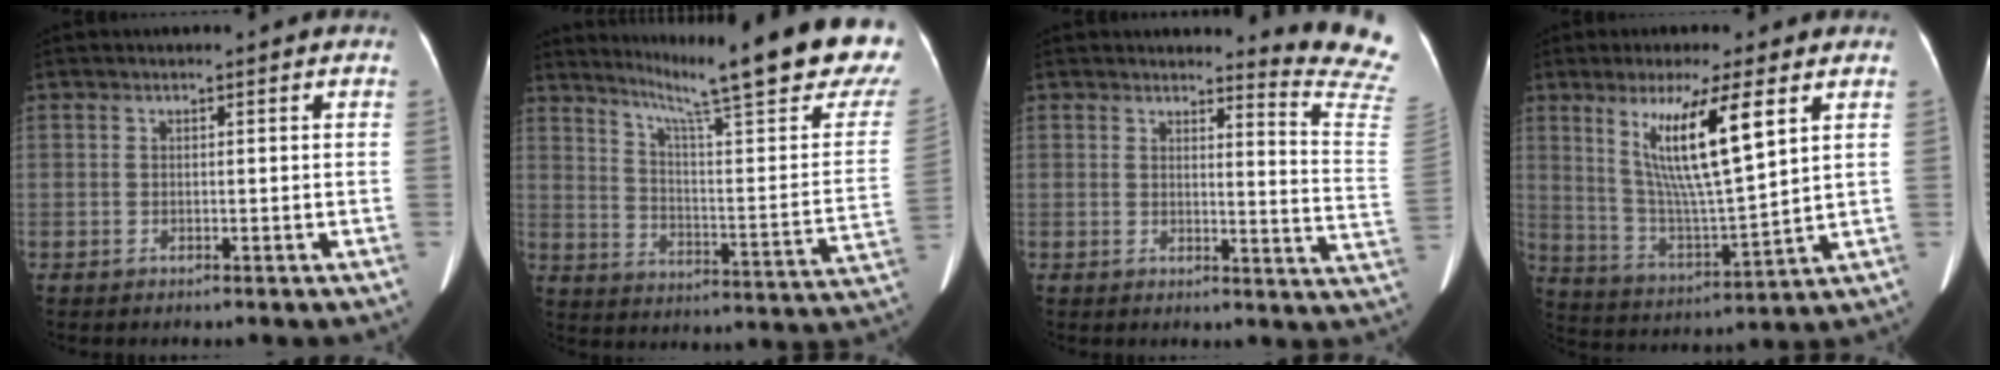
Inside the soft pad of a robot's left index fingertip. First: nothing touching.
{"total": 26.2, "force": [20.8, 0.6, 15.9], "torque": [-0.235, -0.083, 0.270]}
{"total": 11.4, "force": [11.2, -1.5, 1.2], "torque": [-0.003, -0.142, 0.098]}
{"total": 13.1, "force": [5.5, 1.0, 11.9], "torque": [-0.230, -0.012, 0.104]}